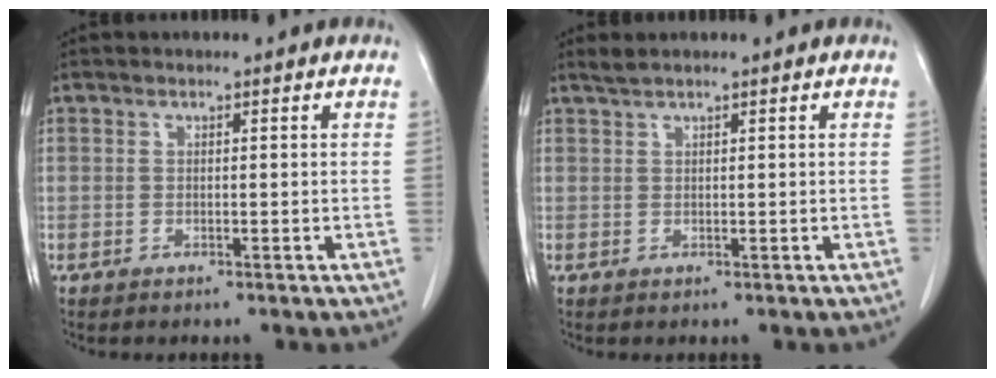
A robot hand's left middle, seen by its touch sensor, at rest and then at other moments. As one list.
[{"total": 1.2, "force": [1.0, -0.1, 0.5], "torque": [-0.014, 0.008, 0.026]}]